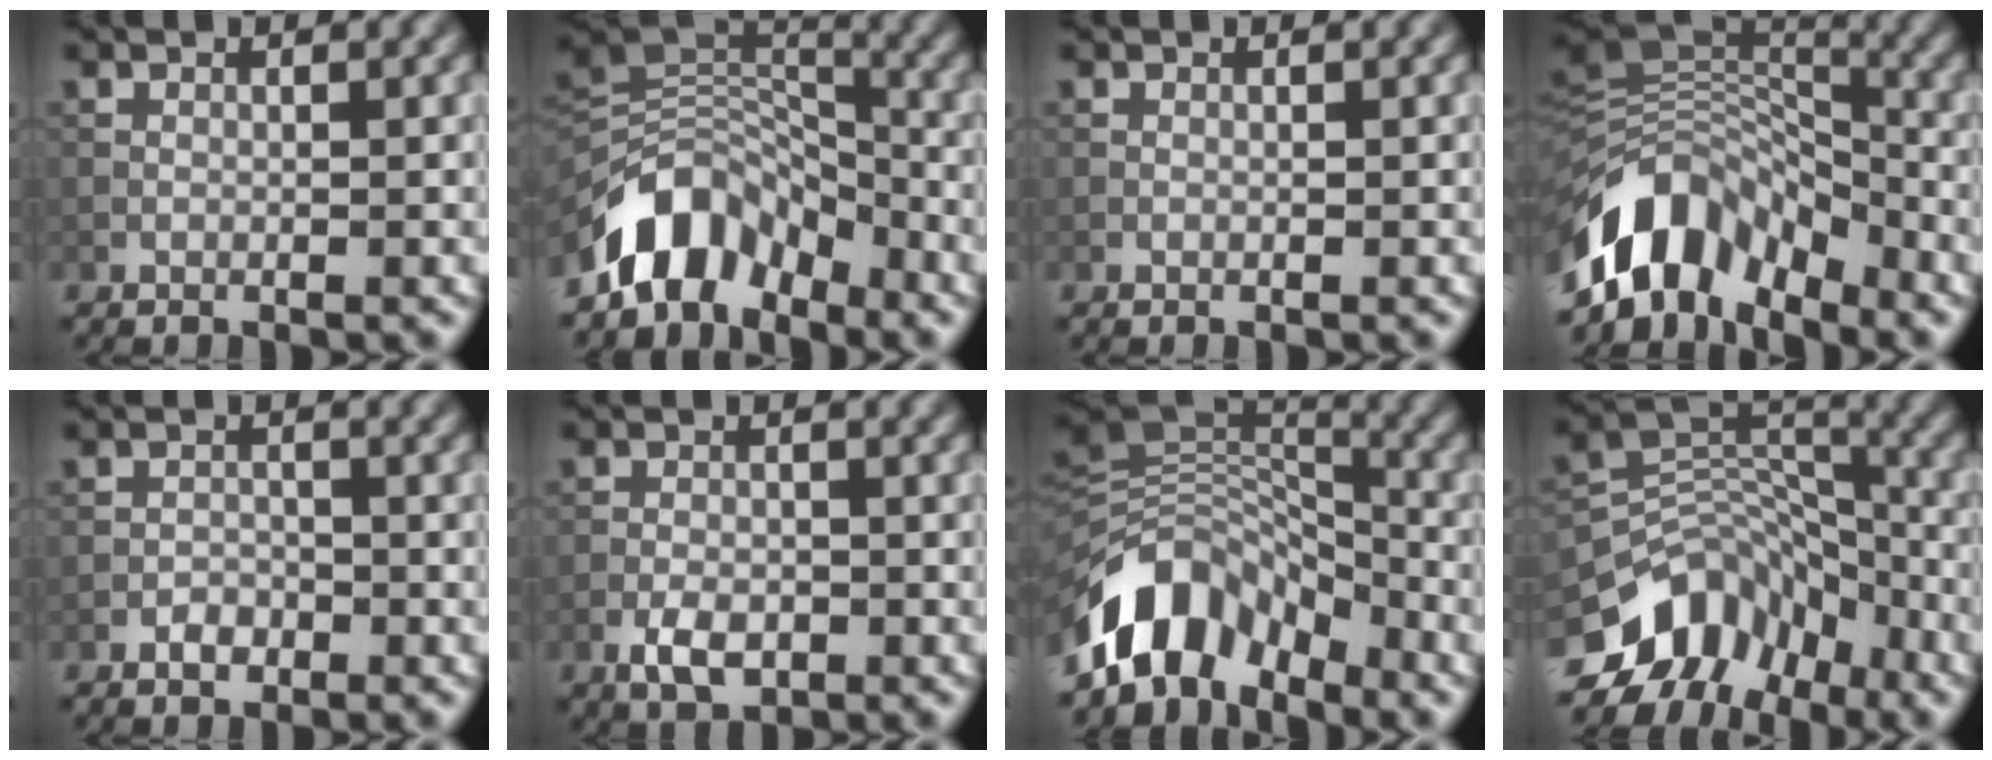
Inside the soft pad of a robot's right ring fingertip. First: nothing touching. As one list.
[{"total": 6.9, "force": [-5.0, 3.7, 2.9], "torque": [-0.030, 0.002, -0.099]}, {"total": 0.0}, {"total": 9.7, "force": [-6.1, 5.3, 5.4], "torque": [-0.091, 0.007, -0.122]}, {"total": 1.3, "force": [-0.9, 0.9, 0.6], "torque": [-0.006, 0.004, -0.016]}, {"total": 3.0, "force": [-1.5, 1.6, 2.0], "torque": [-0.037, -0.001, -0.029]}, {"total": 8.4, "force": [-5.7, 4.6, 4.1], "torque": [-0.059, 0.003, -0.117]}, {"total": 10.0, "force": [-6.9, 6.2, 4.0], "torque": [-0.060, 0.018, -0.127]}]